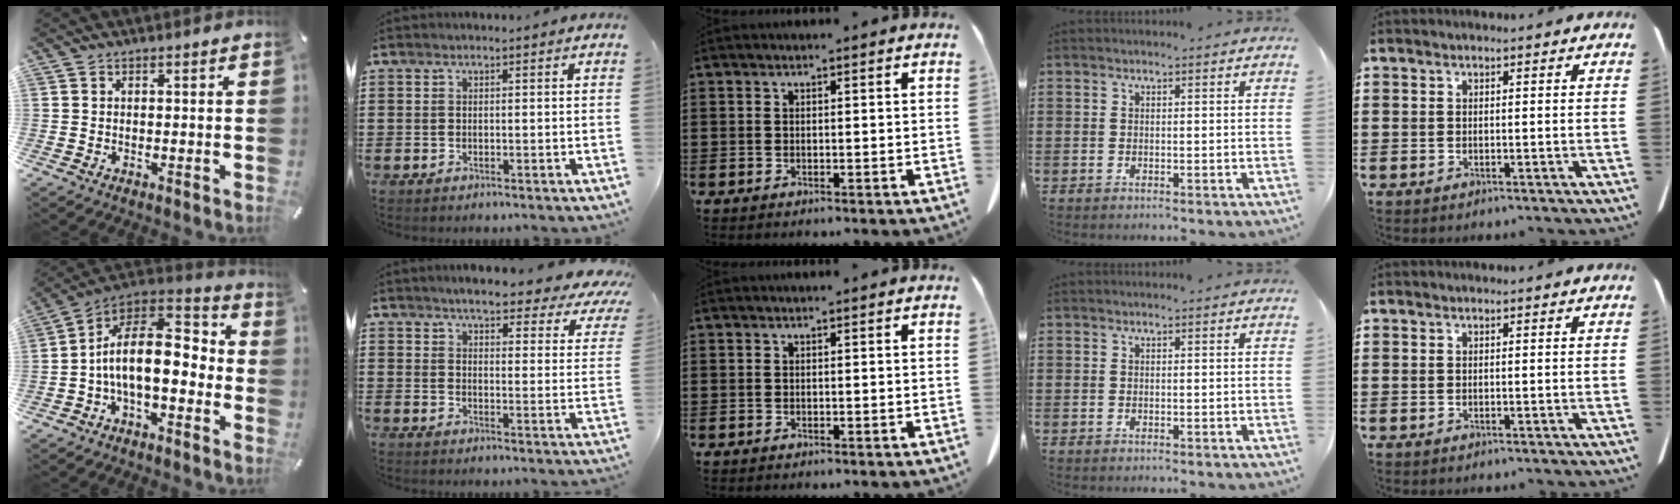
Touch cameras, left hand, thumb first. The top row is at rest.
{"thumb": {"total": 17.2, "force": [-1.8, 9.5, 14.3], "torque": [-0.254, 0.009, -0.028]}, "index": {"total": 5.6, "force": [5.1, 0.4, 2.3], "torque": [-0.057, -0.031, 0.085]}}